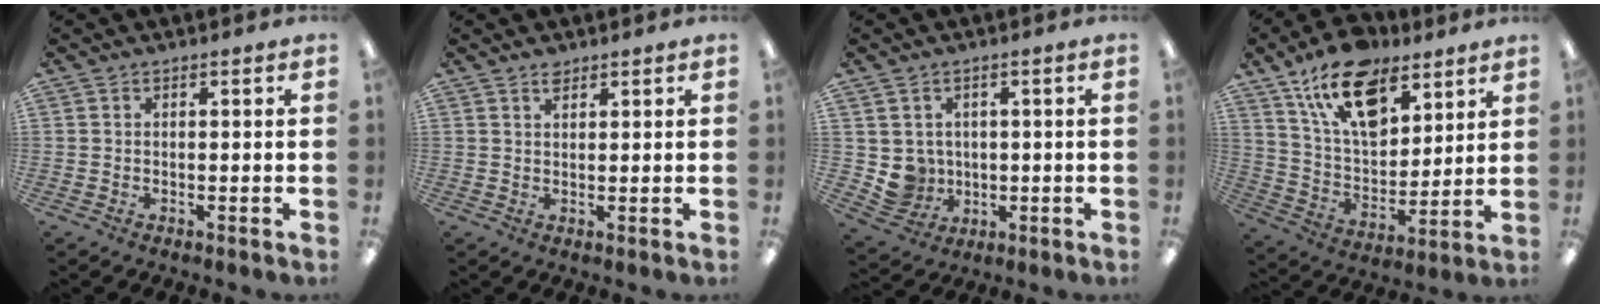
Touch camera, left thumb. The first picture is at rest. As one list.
[{"total": 2.1, "force": [1.7, 0.8, 0.9], "torque": [-0.022, -0.001, 0.033]}, {"total": 5.8, "force": [1.3, 5.5, 0.9], "torque": [-0.041, -0.006, 0.032]}, {"total": 18.0, "force": [11.4, 9.7, 10.0], "torque": [-0.175, -0.048, 0.206]}]